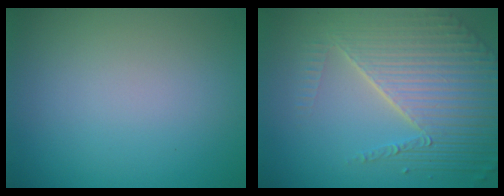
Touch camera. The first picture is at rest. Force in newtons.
{"total": 8.8, "press": 5.7, "slide": 6.7}